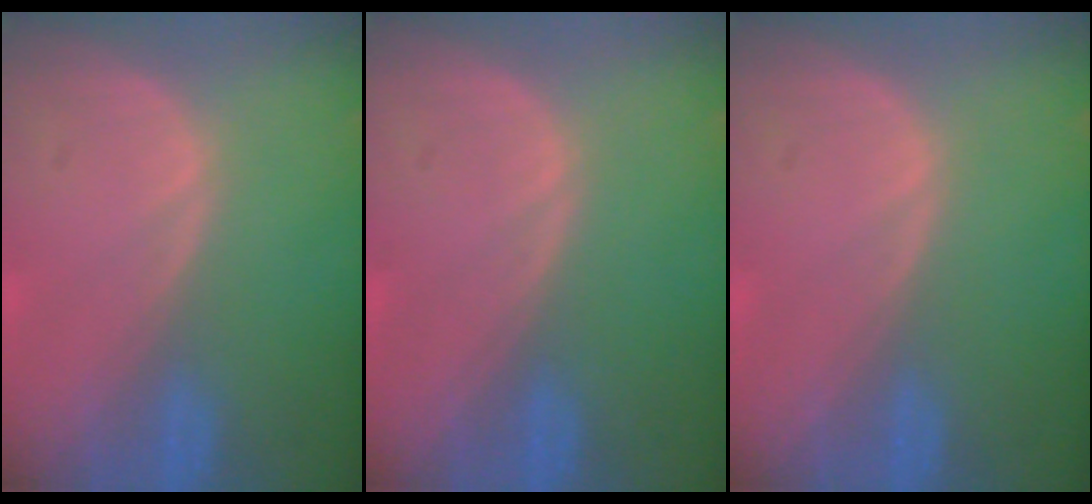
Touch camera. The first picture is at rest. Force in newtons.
{"total": 0.0}
{"total": 0.0}